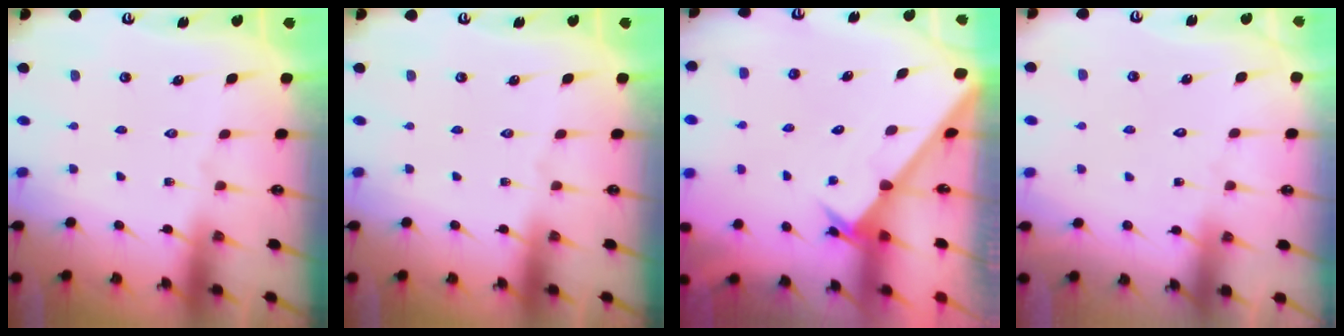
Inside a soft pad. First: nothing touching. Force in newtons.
{"total": 0.0}
{"total": 2.5, "press": 2.5, "slide": 0.2}
{"total": 4.3, "press": 4.2, "slide": 0.3}